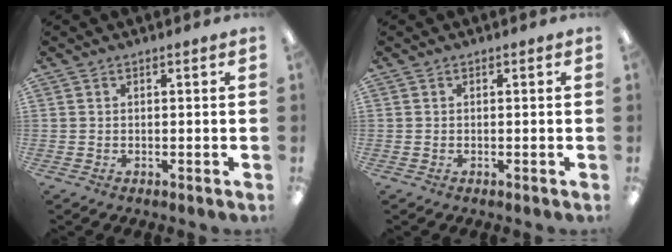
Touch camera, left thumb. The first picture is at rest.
{"total": 0.0}